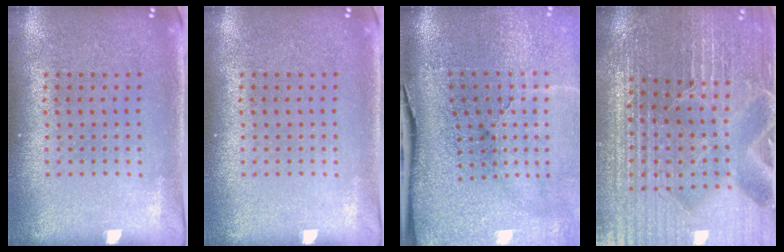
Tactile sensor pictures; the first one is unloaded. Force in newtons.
{"total": 0.0}
{"total": 5.2, "press": 4.1, "slide": 3.3}
{"total": 4.5, "press": 4.4, "slide": 1.3}